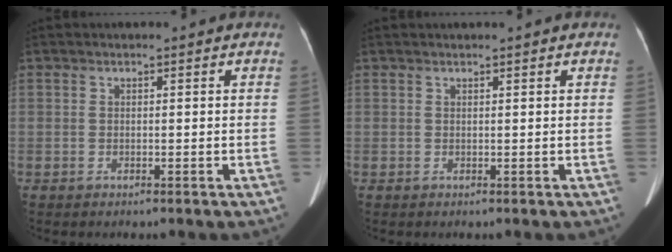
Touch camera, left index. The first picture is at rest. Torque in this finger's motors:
{"motor_torque": [0.04, 0.15, -0.11, 0.00]}